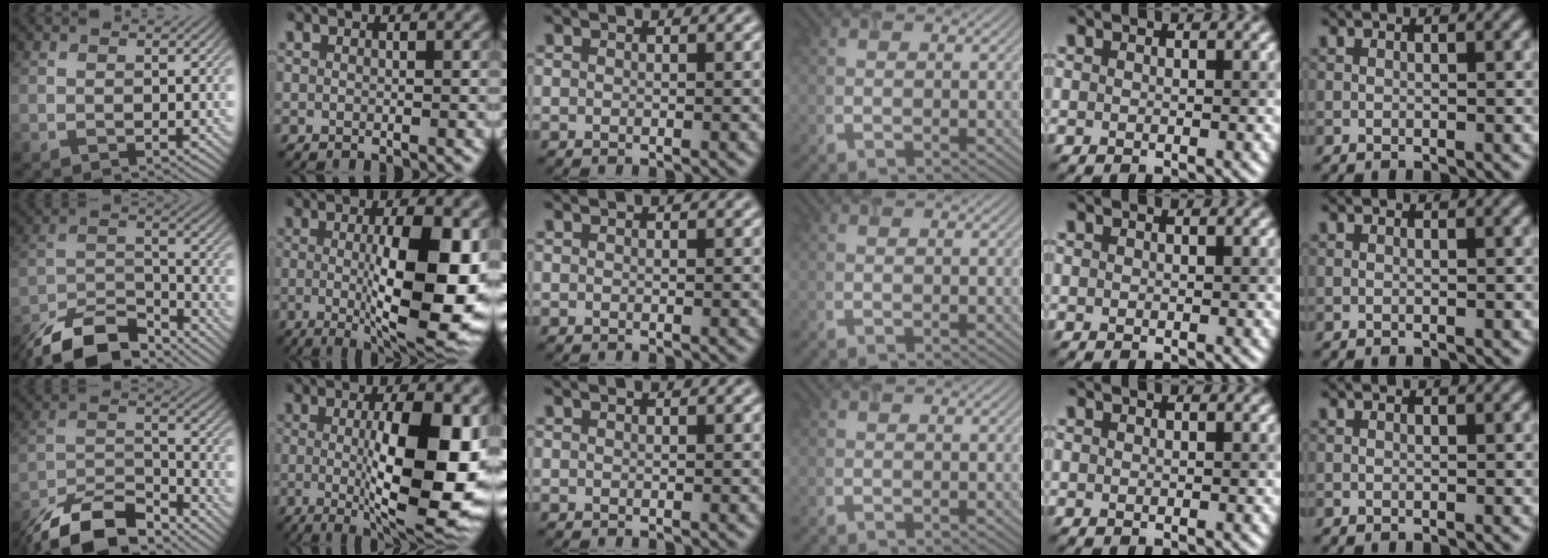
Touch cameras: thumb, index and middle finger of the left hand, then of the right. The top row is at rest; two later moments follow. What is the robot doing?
{"motion": "open", "object": "airpods case & airpods"}